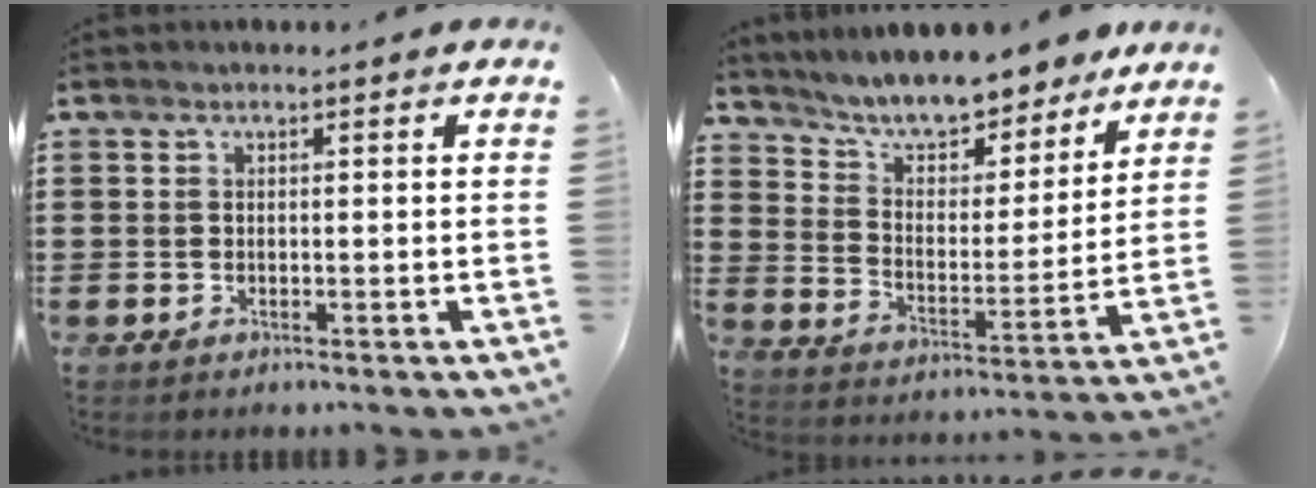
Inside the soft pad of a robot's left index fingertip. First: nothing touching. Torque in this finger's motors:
{"motor_torque": [0.37, -0.16, 0.30, 0.01]}